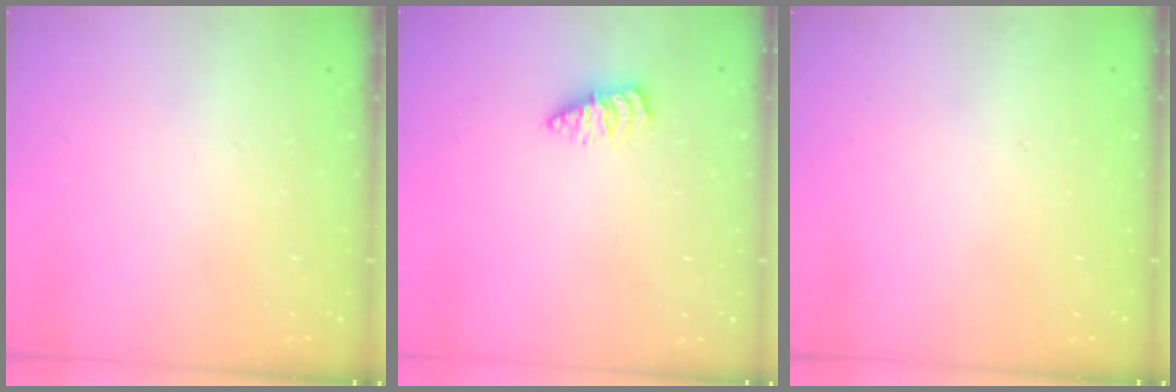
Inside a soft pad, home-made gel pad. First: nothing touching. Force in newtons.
{"total": 2.0, "press": 2.0, "slide": 0.4}
{"total": 0.0}